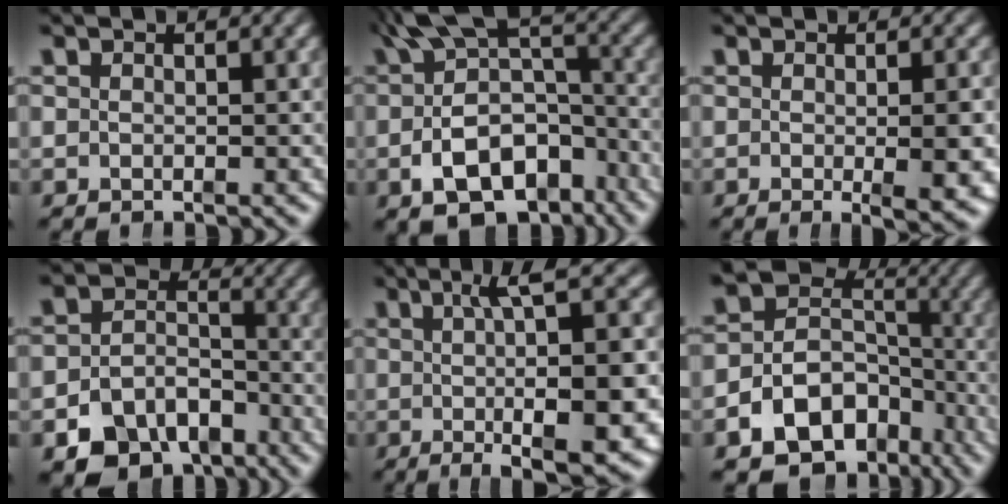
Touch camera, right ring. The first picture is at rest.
{"total": 9.5, "force": [-3.4, 5.9, 6.5], "torque": [-0.105, -0.024, -0.049]}
{"total": 3.5, "force": [-0.9, 0.4, 3.3], "torque": [-0.048, -0.010, -0.011]}
{"total": 10.0, "force": [-6.5, 6.9, 3.1], "torque": [-0.036, -0.032, -0.108]}
{"total": 8.0, "force": [0.1, 0.9, 7.9], "torque": [-0.113, 0.003, 0.005]}
{"total": 15.2, "force": [-6.2, 12.1, 6.7], "torque": [-0.117, -0.050, -0.093]}